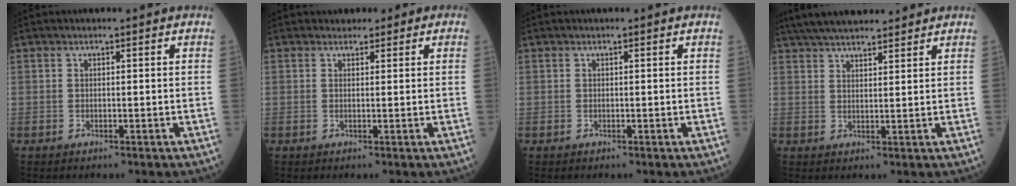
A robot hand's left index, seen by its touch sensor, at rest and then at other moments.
{"total": 1.8, "force": [1.2, 1.2, 0.3], "torque": [0.000, 0.005, 0.011]}
{"total": 0.0}
{"total": 11.2, "force": [9.8, 2.4, 5.0], "torque": [-0.075, 0.034, 0.149]}